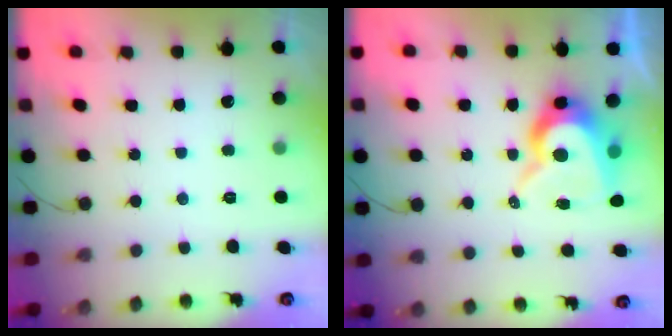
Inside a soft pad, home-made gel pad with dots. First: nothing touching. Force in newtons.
{"total": 11.7, "press": 11.6, "slide": 1.2}